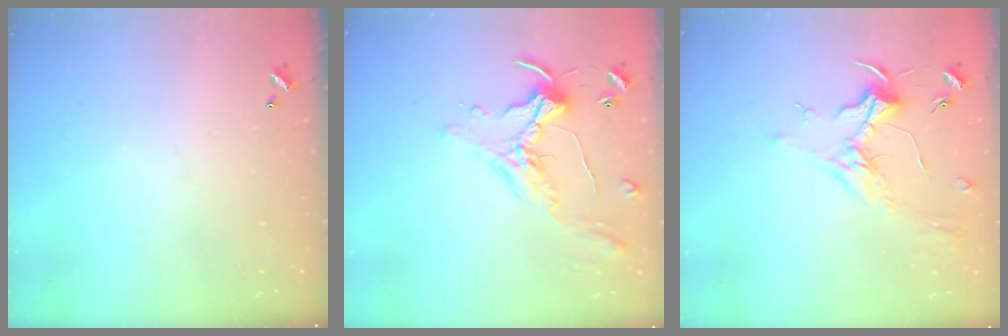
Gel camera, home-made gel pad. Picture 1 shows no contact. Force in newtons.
{"total": 0.0}
{"total": 1.8, "press": 1.6, "slide": 0.7}